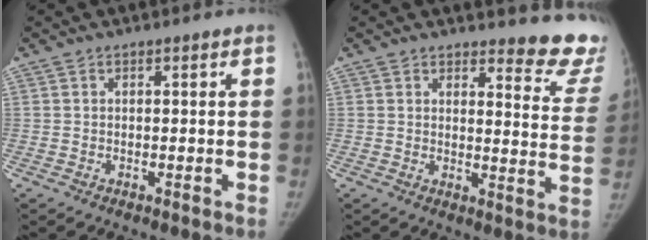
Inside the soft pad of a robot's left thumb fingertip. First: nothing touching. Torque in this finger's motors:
{"motor_torque": [1.10, -0.14, 0.27, -0.62, 0.08]}